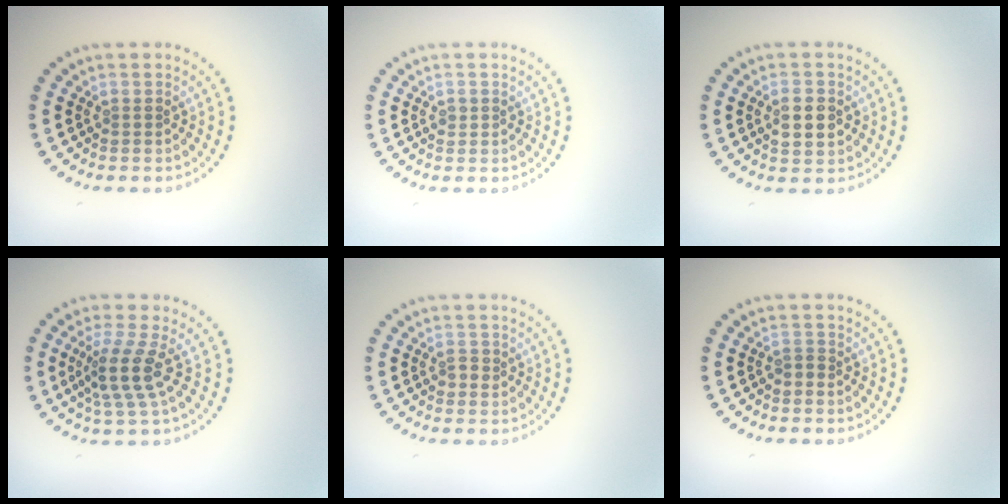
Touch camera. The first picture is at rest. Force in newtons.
{"total": 0.9, "press": 0.9, "slide": 0.1}
{"total": 2.7, "press": 2.7, "slide": 0.3}
{"total": 3.7, "press": 2.8, "slide": 2.5}
{"total": 1.2, "press": 1.2, "slide": 0.2}
{"total": 0.8, "press": 0.7, "slide": 0.4}